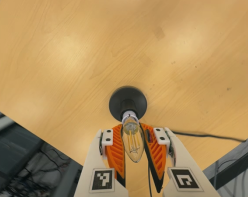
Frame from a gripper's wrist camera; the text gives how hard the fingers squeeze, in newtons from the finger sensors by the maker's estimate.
{"total": 18.6, "left": 17.0, "right": 20.3}